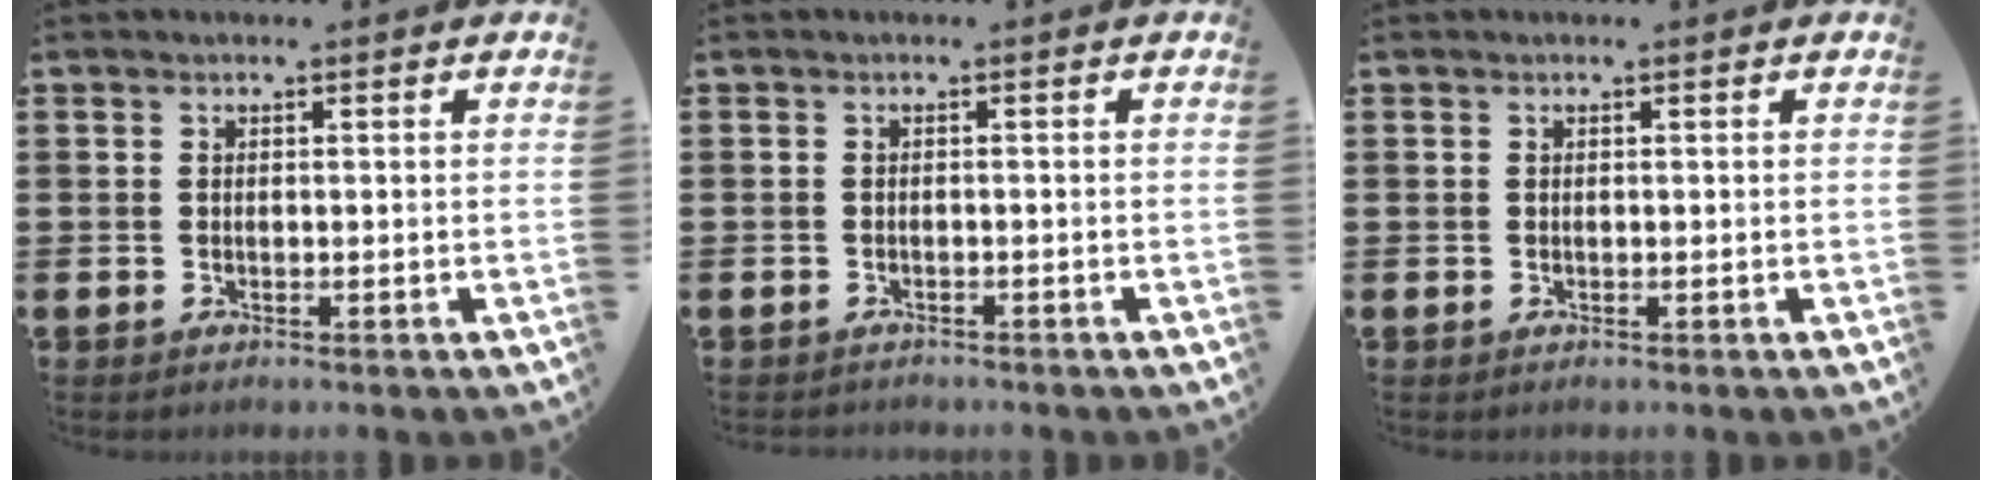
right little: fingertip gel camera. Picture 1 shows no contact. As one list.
[{"total": 0.6, "force": [-0.6, 0.1, 0.0], "torque": [-0.003, -0.001, -0.012]}, {"total": 0.0}]